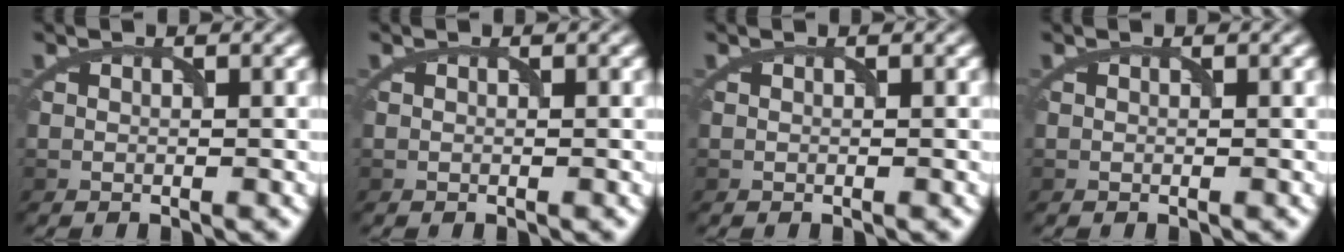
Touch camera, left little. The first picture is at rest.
{"total": 0.0}
{"total": 0.0}
{"total": 0.0}